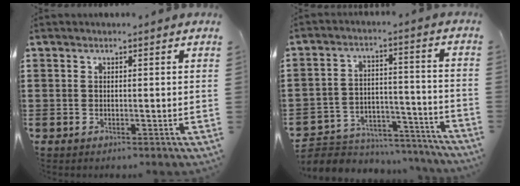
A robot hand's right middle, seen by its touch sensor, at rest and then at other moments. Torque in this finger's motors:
{"motor_torque": [2.14, 0.00, 0.10, 0.05]}